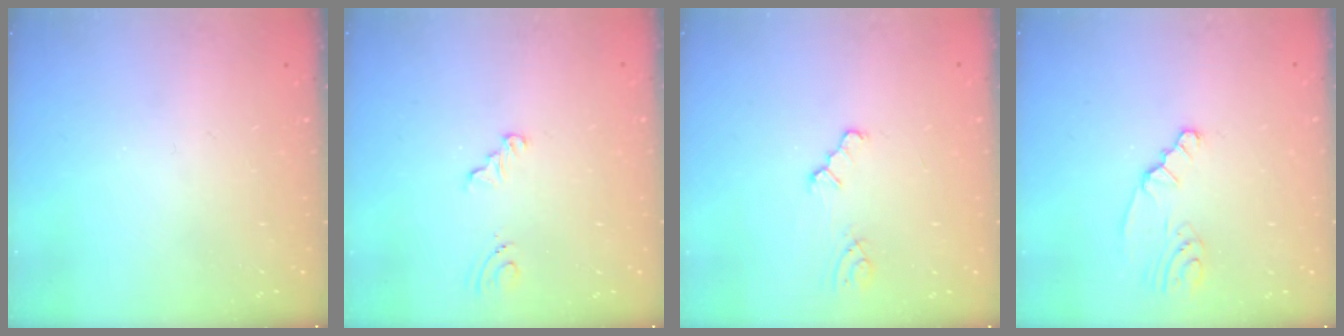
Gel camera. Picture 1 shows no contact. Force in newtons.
{"total": 4.4, "press": 1.7, "slide": 4.0}
{"total": 1.6, "press": 1.6, "slide": 0.2}
{"total": 0.9, "press": 0.9, "slide": 0.2}